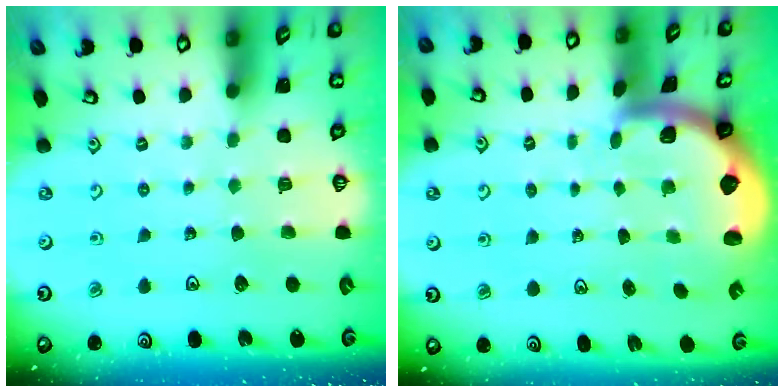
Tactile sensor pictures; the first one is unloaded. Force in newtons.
{"total": 1.9, "press": 1.9, "slide": 0.3}